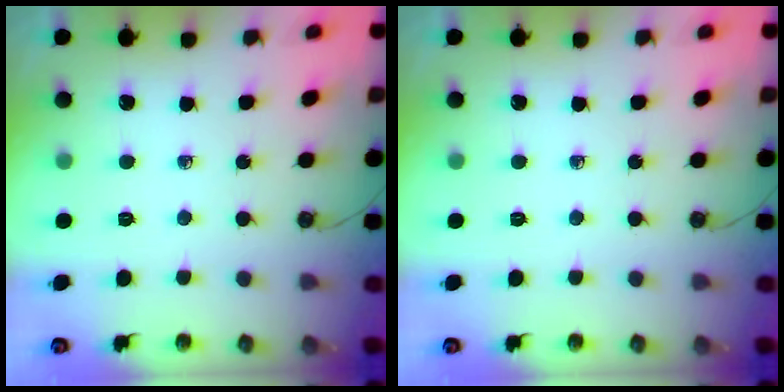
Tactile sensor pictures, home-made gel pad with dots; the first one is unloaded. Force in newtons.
{"total": 0.0}